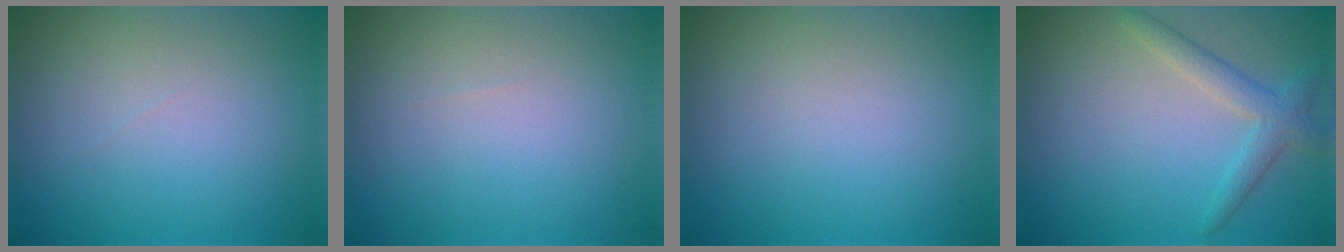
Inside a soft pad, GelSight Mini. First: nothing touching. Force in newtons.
{"total": 0.0}
{"total": 0.0}
{"total": 2.6, "press": 2.6, "slide": 0.1}